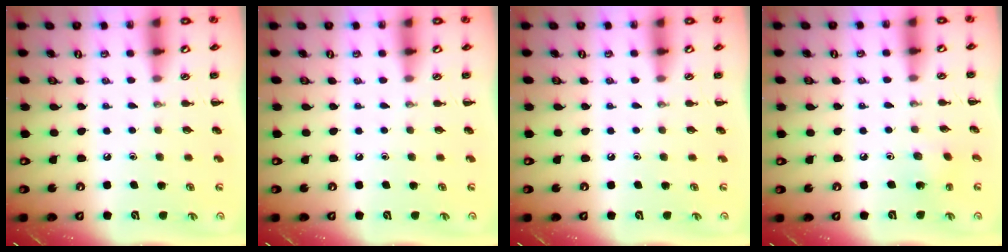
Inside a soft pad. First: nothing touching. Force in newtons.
{"total": 0.0}
{"total": 0.0}
{"total": 2.5, "press": 2.4, "slide": 0.8}